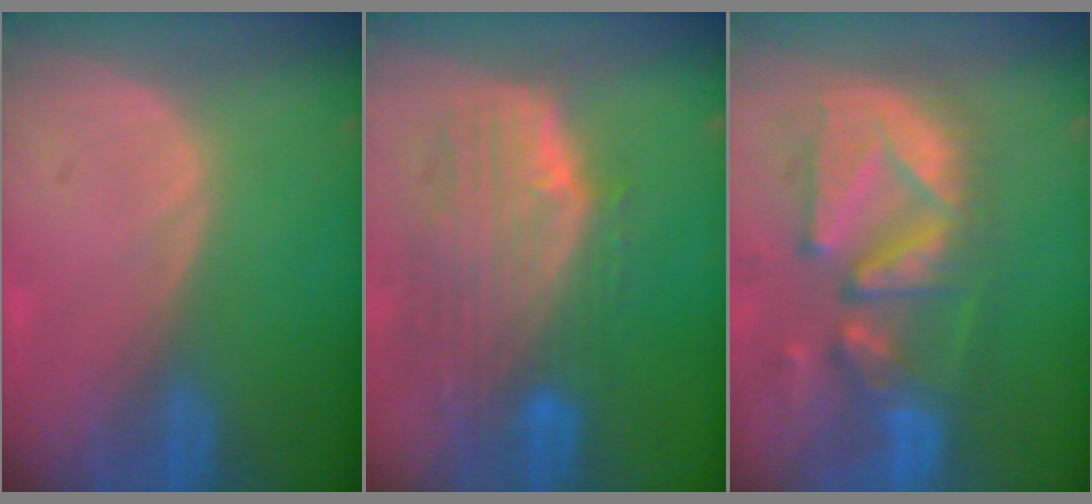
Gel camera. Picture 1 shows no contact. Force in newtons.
{"total": 10.2, "press": 8.9, "slide": 5.0}
{"total": 12.7, "press": 11.2, "slide": 6.0}